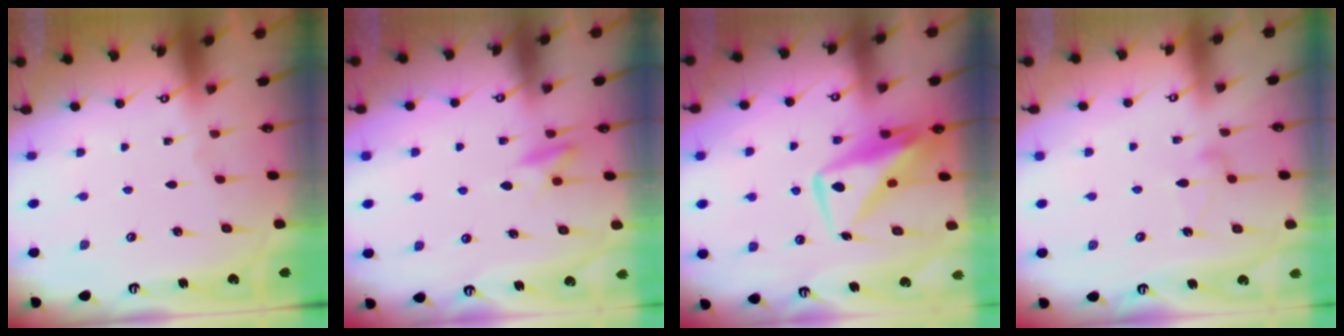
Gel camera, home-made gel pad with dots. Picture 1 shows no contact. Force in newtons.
{"total": 8.7, "press": 8.6, "slide": 1.4}
{"total": 10.7, "press": 10.7, "slide": 0.9}
{"total": 8.8, "press": 8.8, "slide": 0.5}